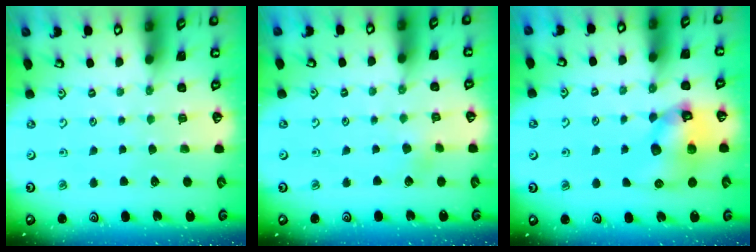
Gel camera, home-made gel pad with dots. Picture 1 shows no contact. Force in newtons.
{"total": 3.0, "press": 3.0, "slide": 0.1}
{"total": 11.3, "press": 11.2, "slide": 1.6}